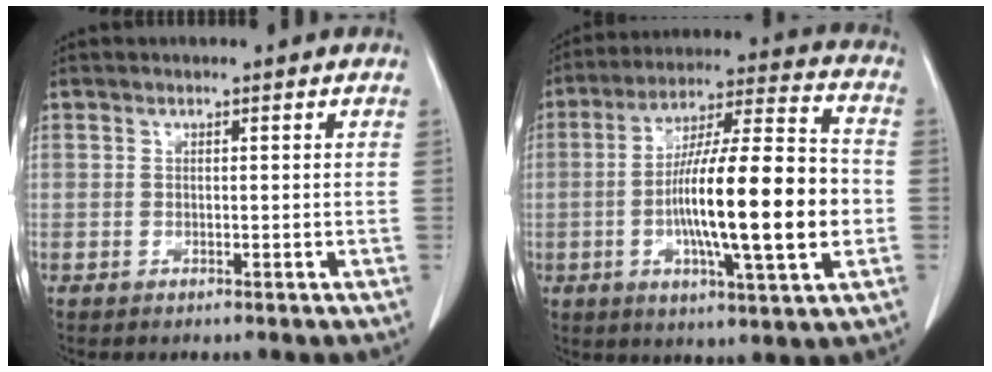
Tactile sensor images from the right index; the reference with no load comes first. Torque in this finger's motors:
{"motor_torque": [1.53, -0.61, 0.80, 0.21]}